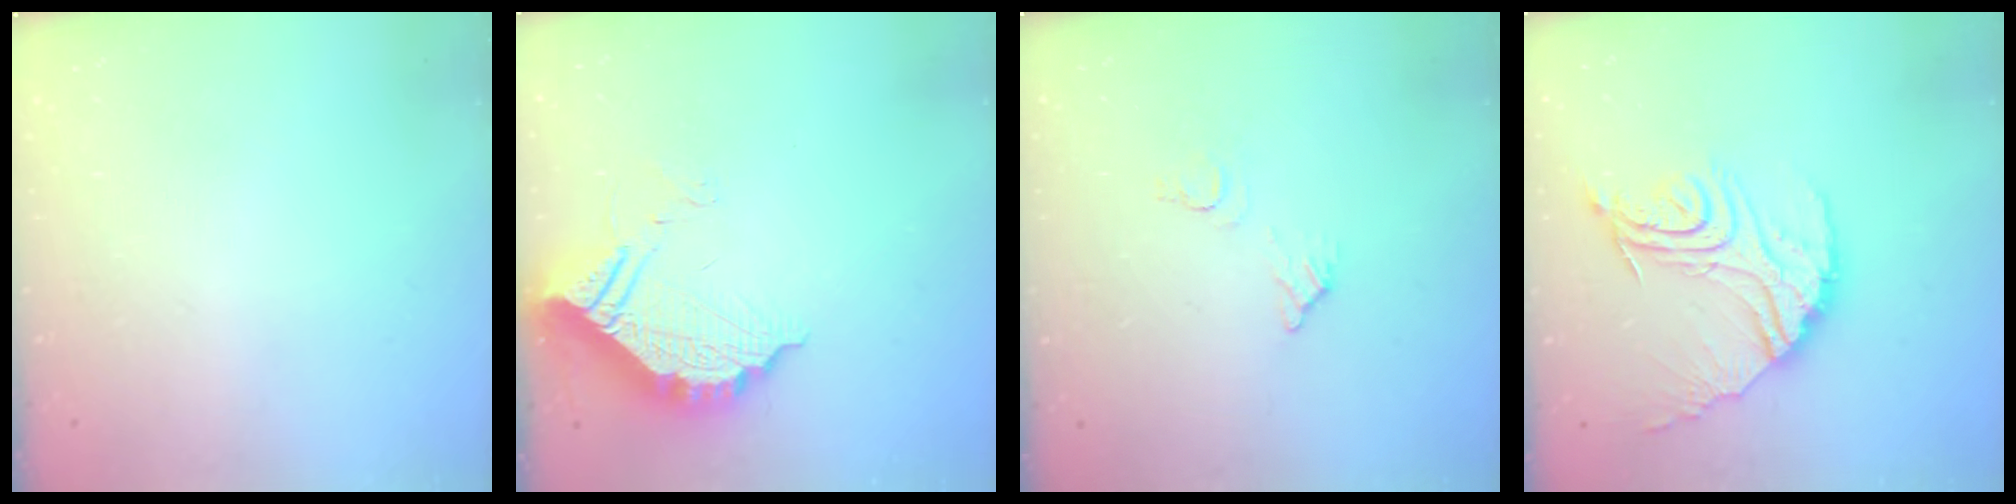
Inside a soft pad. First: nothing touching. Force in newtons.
{"total": 12.3, "press": 12.3, "slide": 1.1}
{"total": 5.2, "press": 5.2, "slide": 0.2}
{"total": 17.3, "press": 17.2, "slide": 1.5}